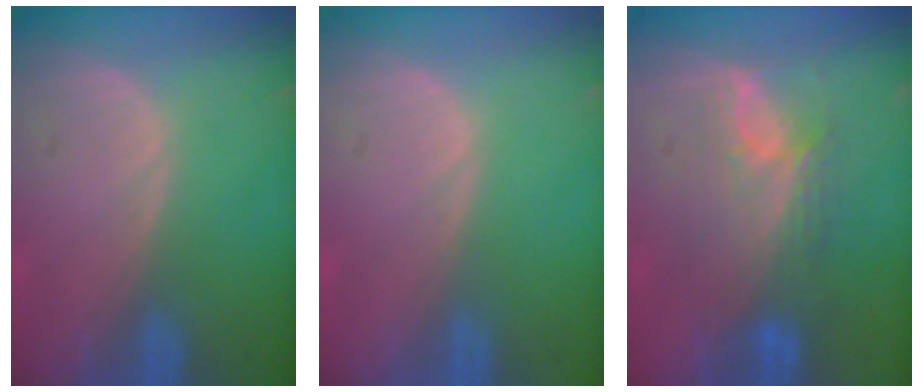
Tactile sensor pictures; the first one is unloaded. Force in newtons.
{"total": 0.0}
{"total": 7.3, "press": 7.1, "slide": 1.5}